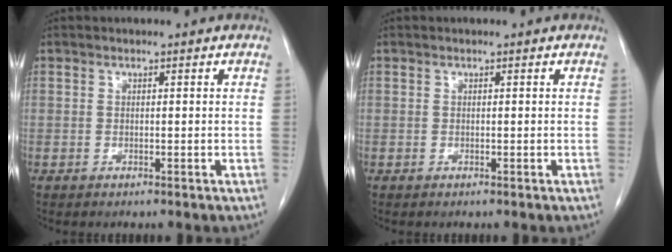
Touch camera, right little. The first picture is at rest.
{"total": 0.0}